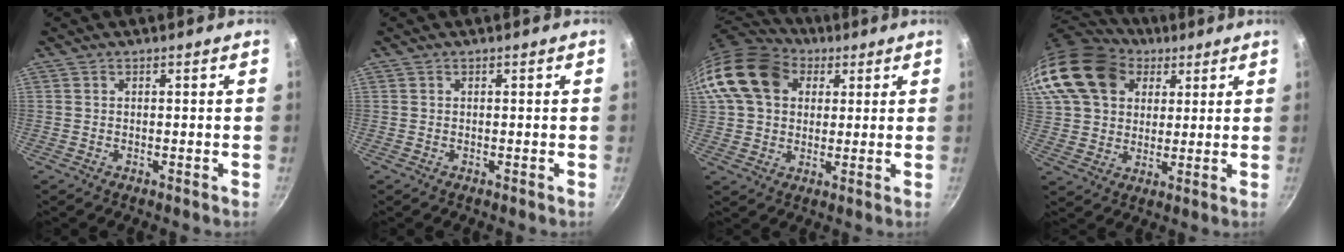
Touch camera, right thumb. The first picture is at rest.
{"total": 0.0}
{"total": 16.5, "force": [5.1, 12.5, 9.5], "torque": [-0.168, 0.017, 0.078]}
{"total": 21.8, "force": [8.8, 16.4, 11.4], "torque": [-0.234, 0.019, 0.158]}